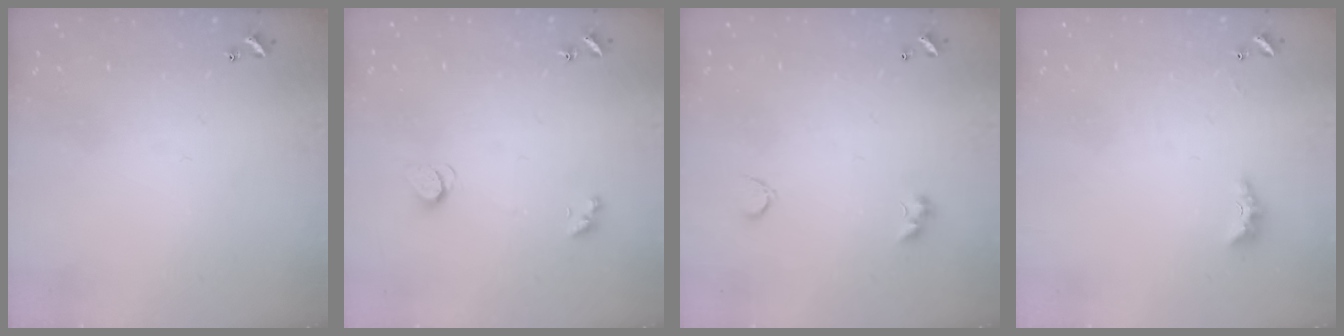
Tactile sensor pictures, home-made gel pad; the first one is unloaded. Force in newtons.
{"total": 2.6, "press": 2.6, "slide": 0.5}
{"total": 3.7, "press": 3.7, "slide": 0.7}
{"total": 3.9, "press": 3.8, "slide": 0.7}